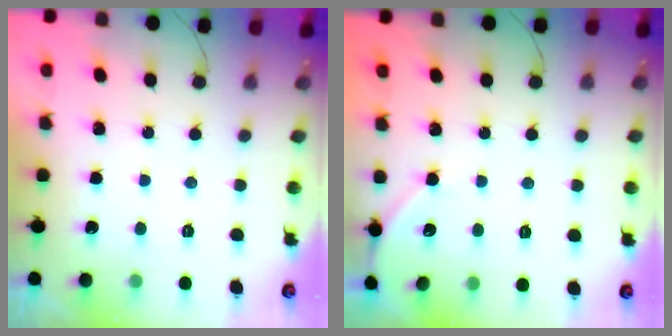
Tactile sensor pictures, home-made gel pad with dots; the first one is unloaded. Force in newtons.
{"total": 4.7, "press": 4.7, "slide": 0.7}